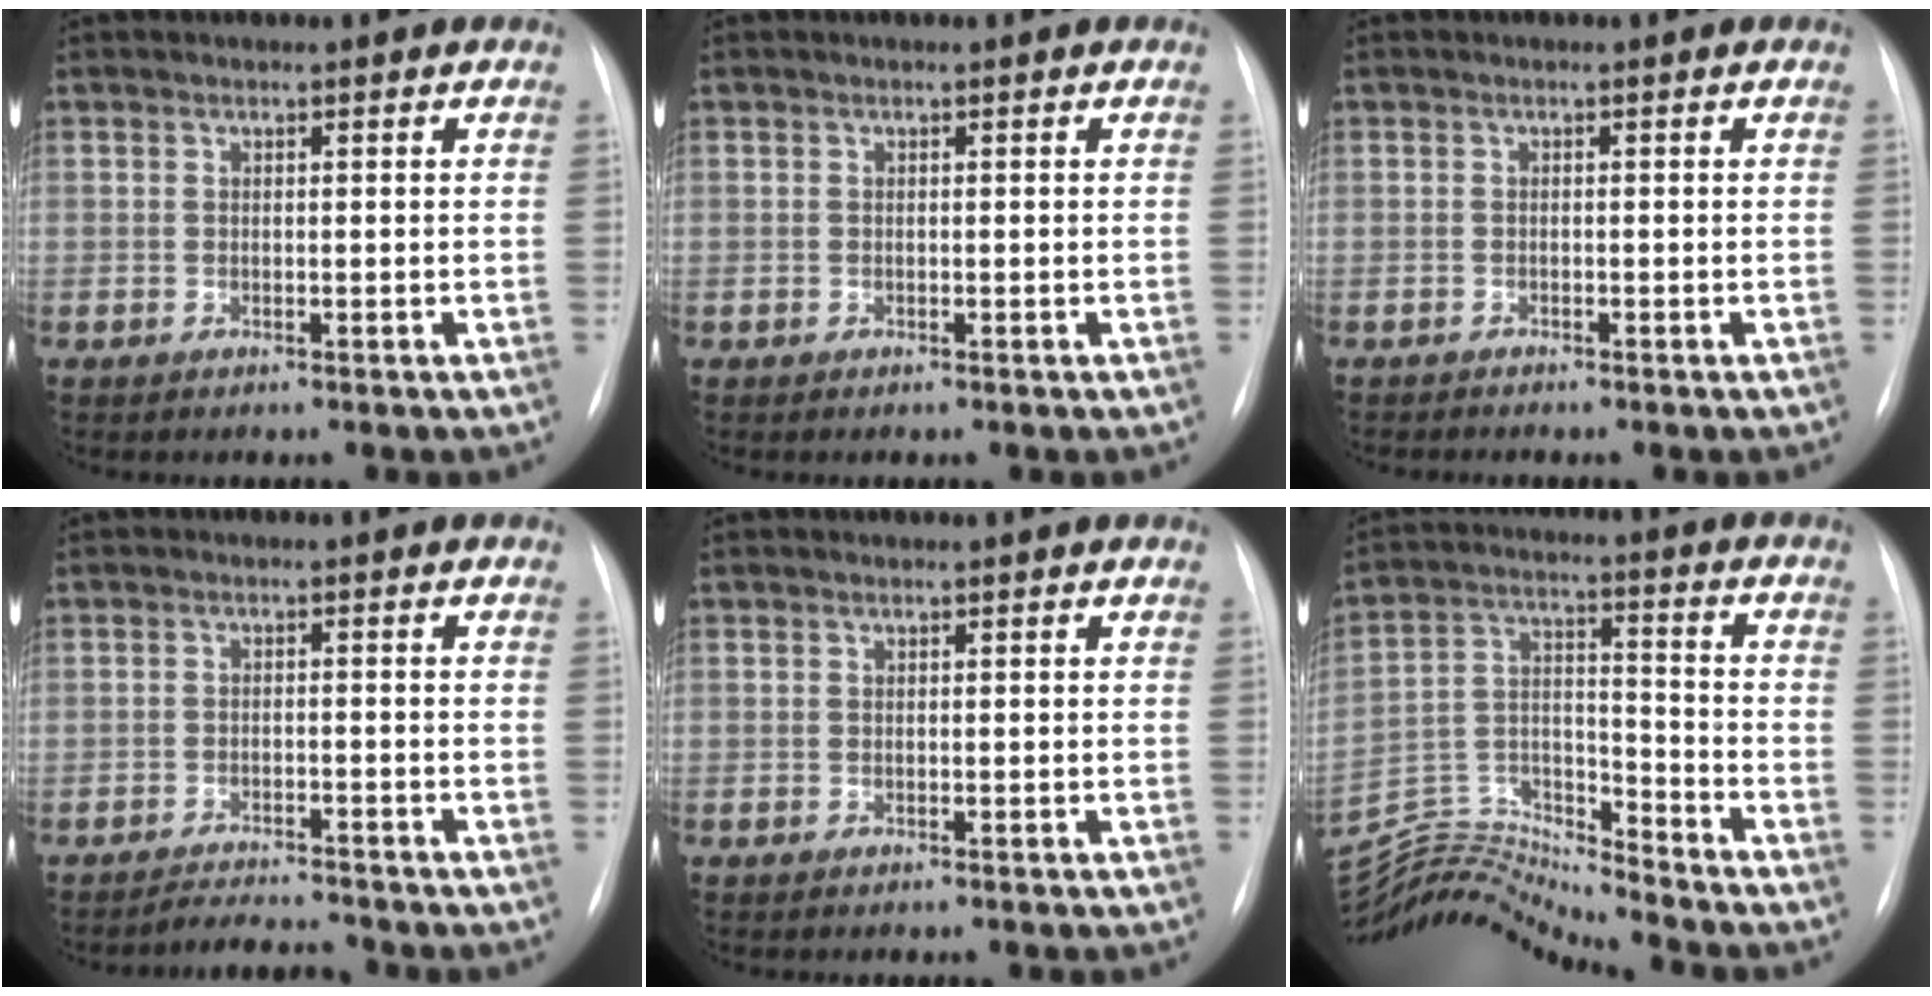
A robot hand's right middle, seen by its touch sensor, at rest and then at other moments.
{"total": 0.0}
{"total": 0.8, "force": [-0.8, 0.1, 0.1], "torque": [0.000, -0.002, -0.012]}
{"total": 3.9, "force": [-3.8, -0.6, 0.2], "torque": [-0.008, -0.011, -0.061]}
{"total": 0.0}
{"total": 13.8, "force": [-13.6, -2.2, 0.3], "torque": [-0.002, 0.038, -0.254]}